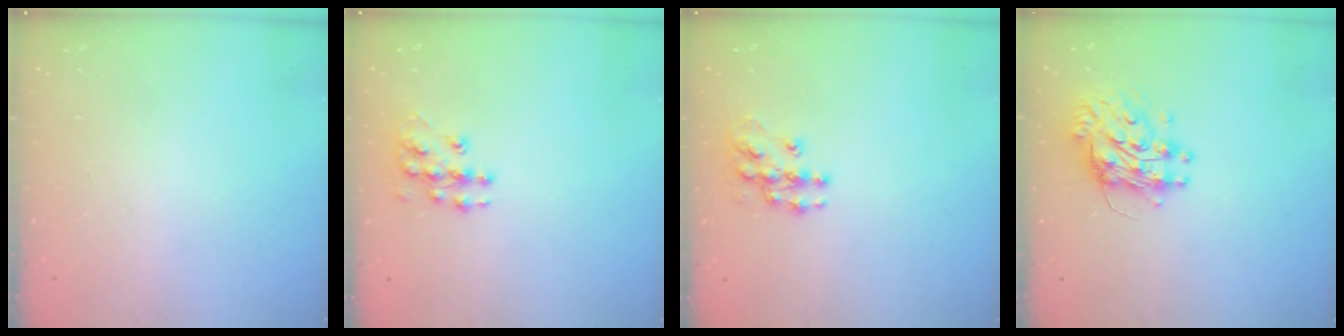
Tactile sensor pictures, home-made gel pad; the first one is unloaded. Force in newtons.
{"total": 10.0, "press": 10.0, "slide": 0.7}
{"total": 10.4, "press": 10.4, "slide": 0.5}
{"total": 10.1, "press": 10.1, "slide": 1.0}